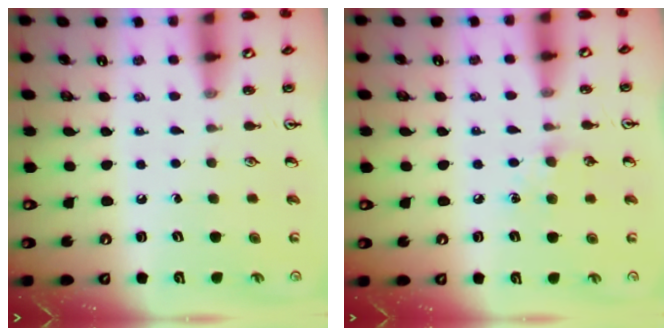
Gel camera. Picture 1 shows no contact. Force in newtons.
{"total": 5.7, "press": 5.7, "slide": 0.7}